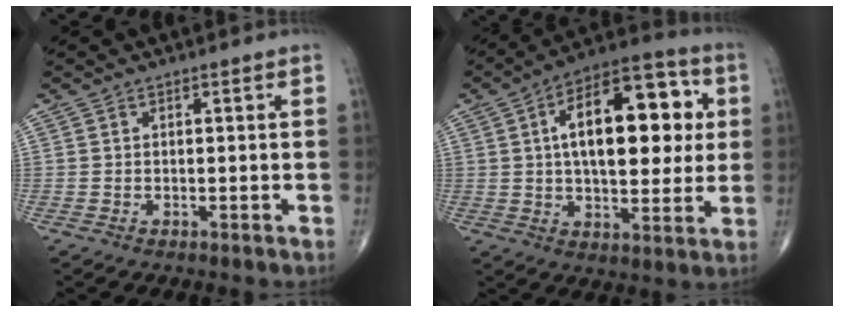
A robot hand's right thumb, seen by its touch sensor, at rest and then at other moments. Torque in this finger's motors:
{"motor_torque": [0.80, 4.21, 1.75, 0.41, 0.16]}